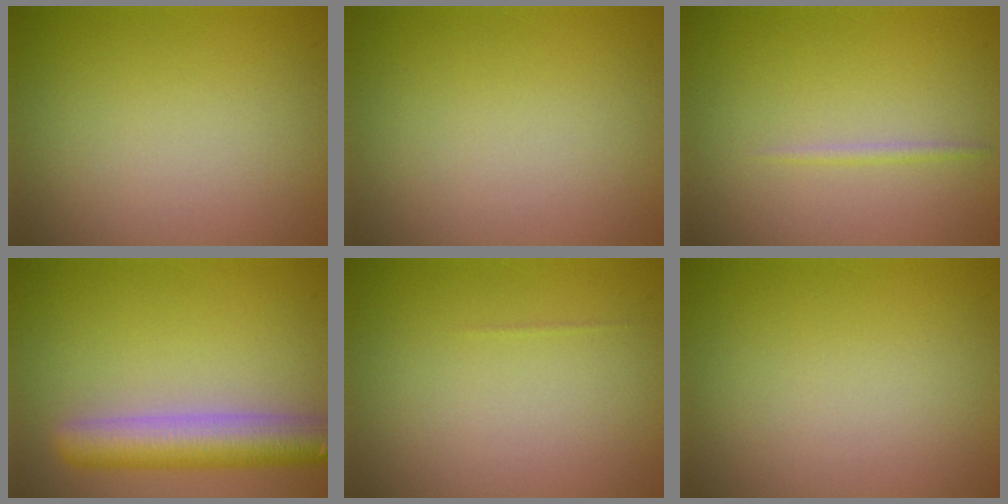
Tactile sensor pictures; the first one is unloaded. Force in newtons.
{"total": 0.0}
{"total": 0.7, "press": 0.7, "slide": 0.1}
{"total": 6.1, "press": 6.1, "slide": 0.5}
{"total": 0.0}
{"total": 0.0}